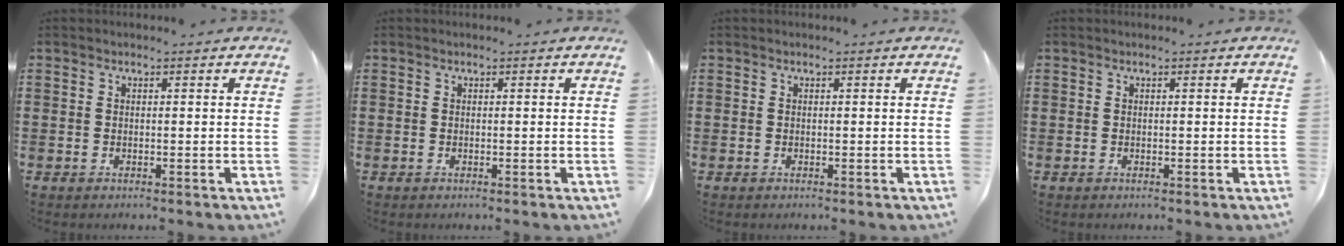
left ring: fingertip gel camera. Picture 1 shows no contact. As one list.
[{"total": 0.0}, {"total": 0.0}, {"total": 0.0}]